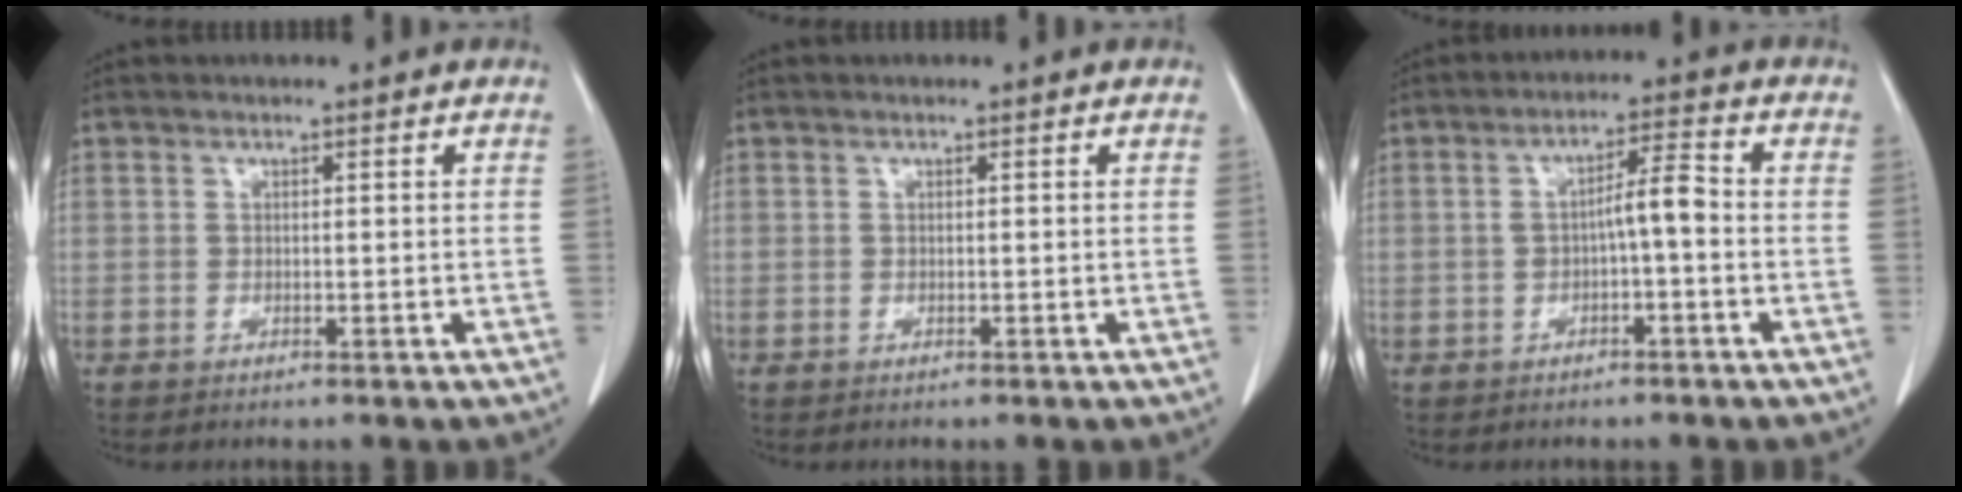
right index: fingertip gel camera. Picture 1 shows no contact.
{"total": 0.0}
{"total": 4.5, "force": [-0.6, 0.8, 4.4], "torque": [-0.071, 0.018, -0.003]}